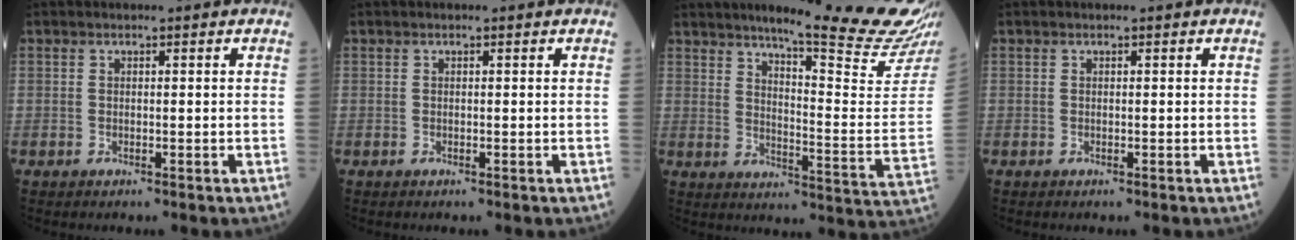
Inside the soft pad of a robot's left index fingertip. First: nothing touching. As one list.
[{"total": 0.0}, {"total": 20.3, "force": [17.6, -1.4, 10.0], "torque": [-0.147, -0.096, 0.219]}, {"total": 0.0}]